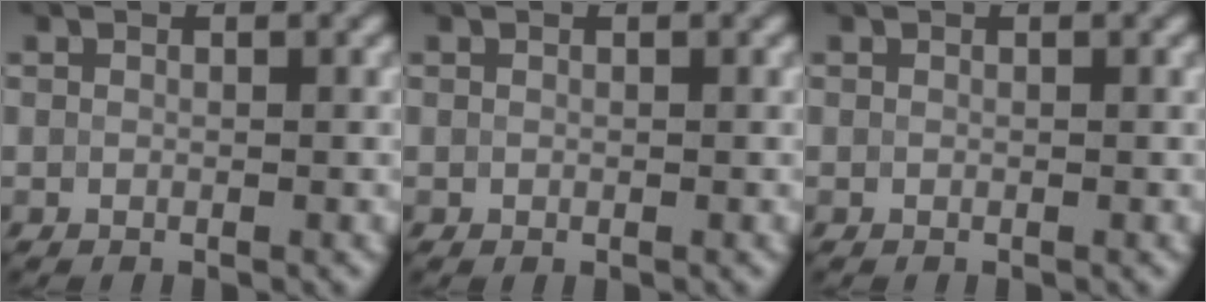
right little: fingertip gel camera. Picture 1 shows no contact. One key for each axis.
{"total": 0.0}
{"total": 0.0}